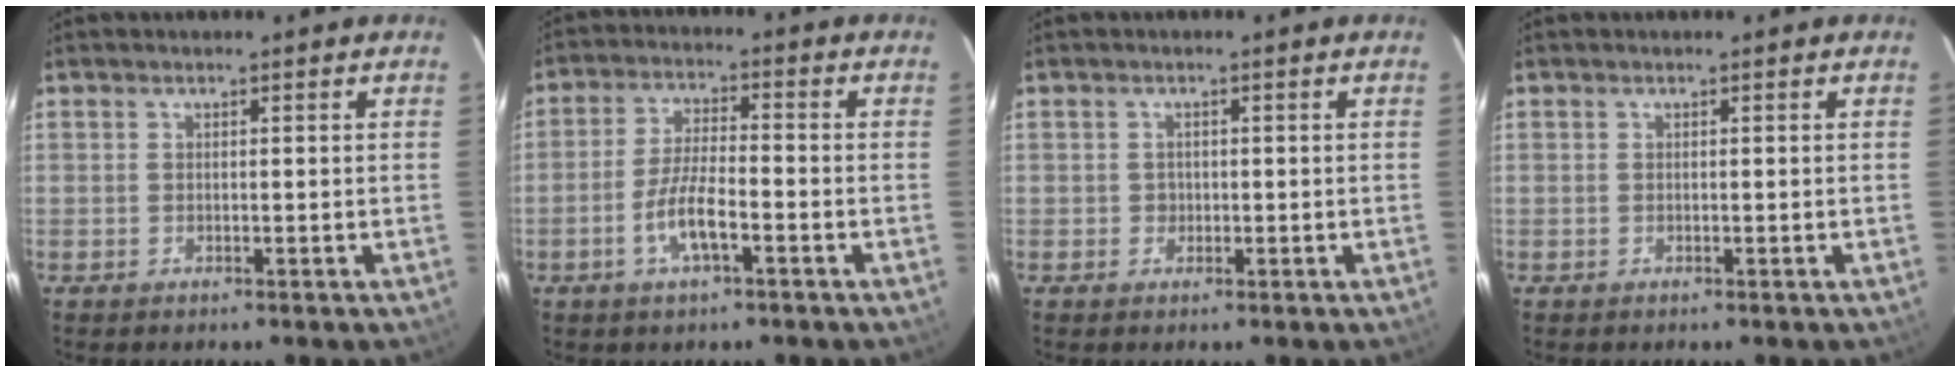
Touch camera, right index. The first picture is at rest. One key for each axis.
{"total": 6.9, "fx": -3.2, "fy": 1.8, "fz": 5.9, "tx": -0.121, "ty": -0.001, "tz": -0.059}
{"total": 1.4, "fx": -0.3, "fy": 1.4, "fz": 0.1, "tx": 0.002, "ty": 0.000, "tz": -0.001}
{"total": 0.0}